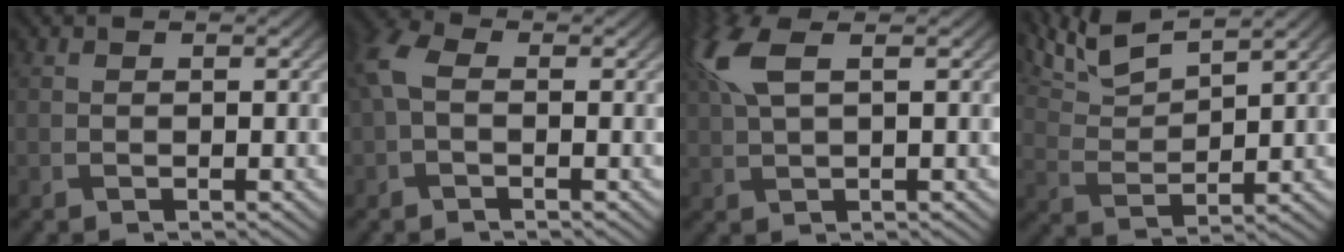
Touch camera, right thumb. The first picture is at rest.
{"total": 3.8, "force": [-0.4, 2.1, 3.1], "torque": [-0.083, 0.009, -0.019]}
{"total": 6.3, "force": [2.3, 2.2, 5.5], "torque": [-0.145, 0.019, 0.043]}
{"total": 7.9, "force": [6.3, 1.7, 4.5], "torque": [-0.102, 0.014, 0.126]}